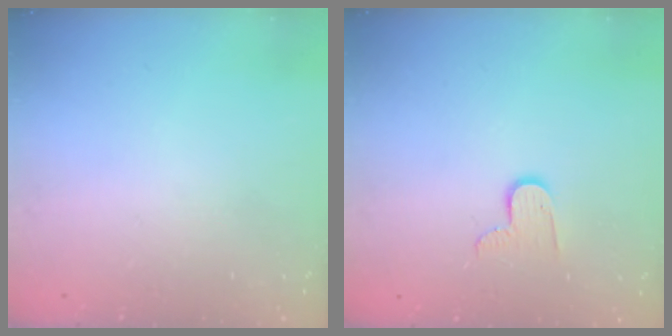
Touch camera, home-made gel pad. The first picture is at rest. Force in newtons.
{"total": 7.6, "press": 7.6, "slide": 0.6}